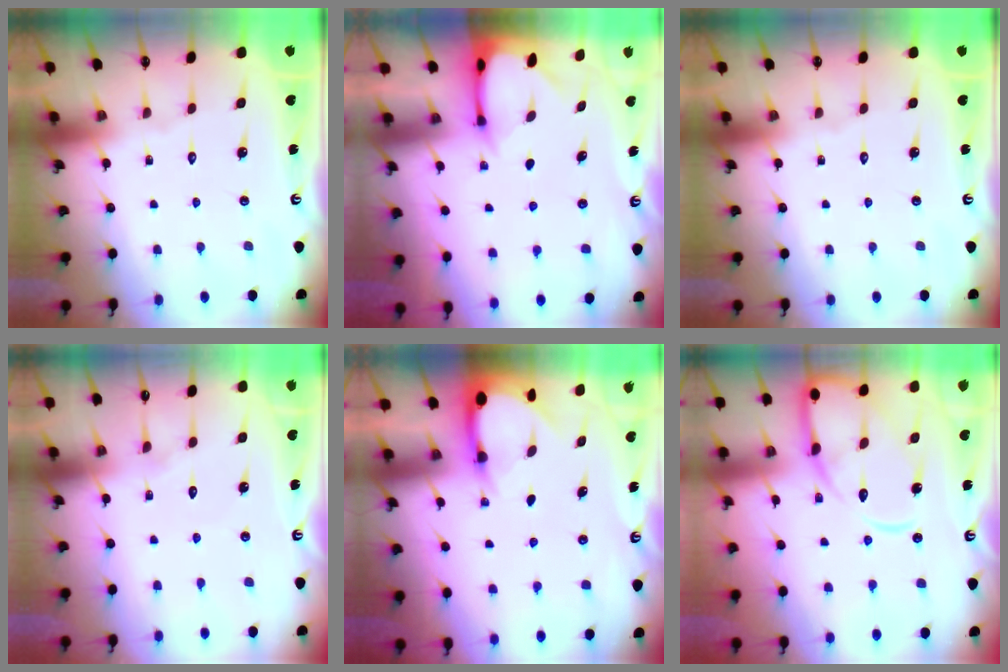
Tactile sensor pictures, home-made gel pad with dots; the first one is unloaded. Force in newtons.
{"total": 2.3, "press": 2.3, "slide": 0.3}
{"total": 0.0}
{"total": 5.5, "press": 5.5, "slide": 0.4}
{"total": 3.7, "press": 3.7, "slide": 0.2}
{"total": 13.3, "press": 13.2, "slide": 1.2}